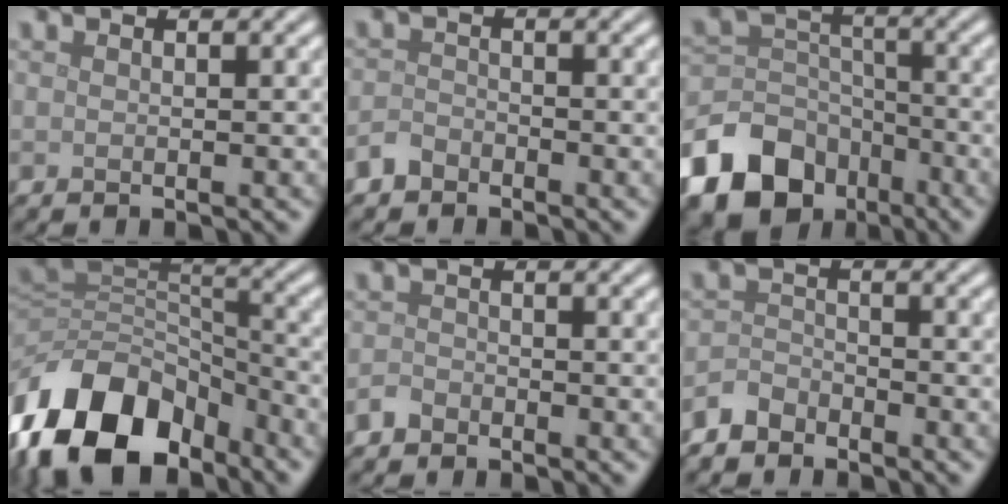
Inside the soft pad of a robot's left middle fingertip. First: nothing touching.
{"total": 1.6, "force": [-1.3, 0.9, 0.3], "torque": [-0.003, 0.005, -0.031]}
{"total": 11.9, "force": [-7.2, 8.5, 4.2], "torque": [-0.109, -0.020, -0.135]}
{"total": 13.0, "force": [-7.8, 7.7, 6.9], "torque": [-0.135, 0.003, -0.147]}
{"total": 1.3, "force": [-1.0, 0.7, 0.2], "torque": [-0.001, 0.003, -0.025]}
{"total": 2.2, "force": [-1.9, 1.1, 0.3], "torque": [-0.004, 0.005, -0.046]}